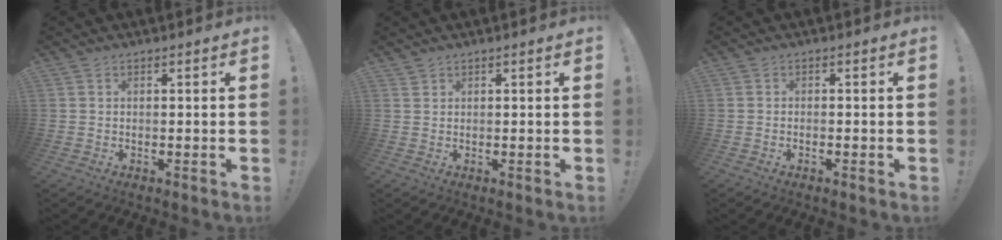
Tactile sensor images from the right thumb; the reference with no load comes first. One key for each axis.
{"total": 1.0, "fx": 0.9, "fy": 0.4, "fz": 0.2, "tx": 0.000, "ty": -0.003, "tz": 0.017}
{"total": 0.6, "fx": -0.4, "fy": -0.2, "fz": 0.4, "tx": -0.005, "ty": -0.001, "tz": -0.007}